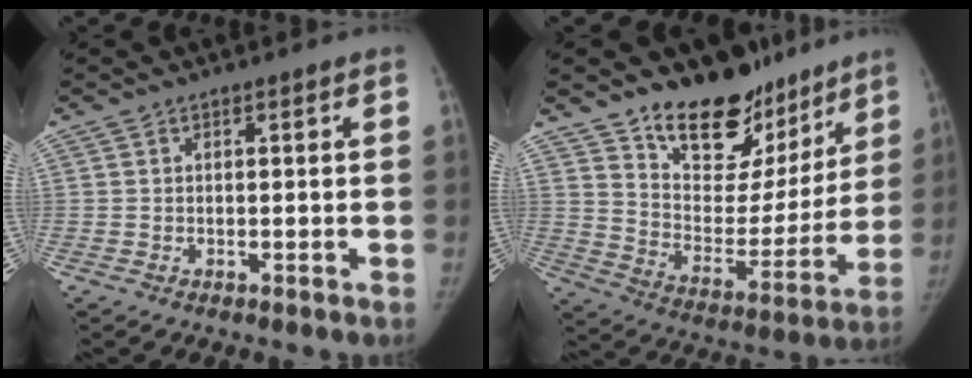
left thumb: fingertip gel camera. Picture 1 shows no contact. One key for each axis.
{"total": 20.9, "fx": 15.6, "fy": 11.0, "fz": 8.4, "tx": -0.063, "ty": -0.101, "tz": 0.245}